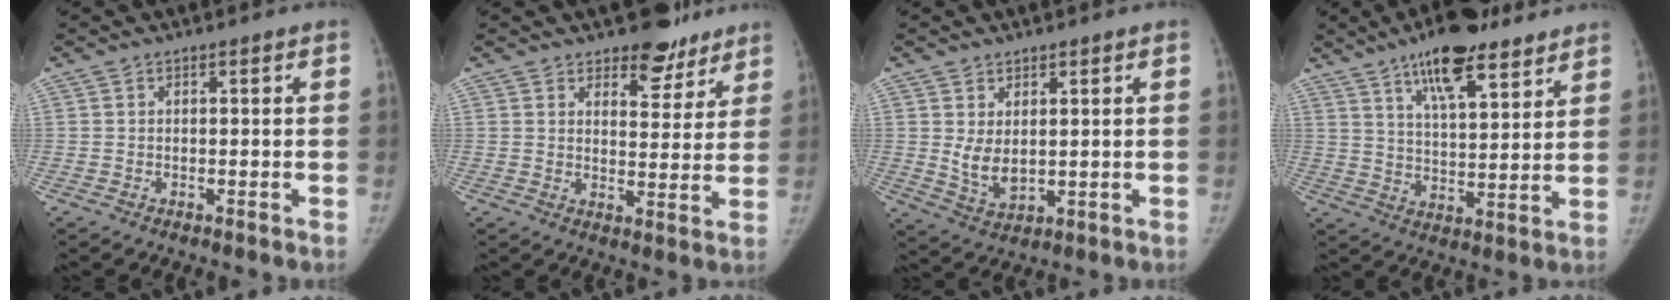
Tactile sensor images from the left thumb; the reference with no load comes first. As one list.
[{"total": 8.2, "force": [6.4, 4.1, 3.0], "torque": [0.002, -0.040, 0.090]}, {"total": 5.2, "force": [1.2, 3.2, 3.8], "torque": [-0.055, -0.020, 0.035]}, {"total": 15.6, "force": [10.5, 5.1, 10.3], "torque": [-0.133, -0.045, 0.167]}]